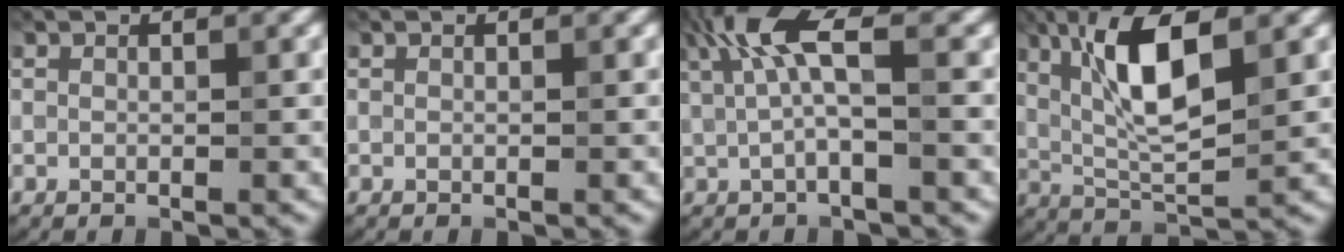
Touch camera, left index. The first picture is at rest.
{"total": 0.0}
{"total": 4.8, "force": [1.3, 1.2, 4.5], "torque": [-0.089, 0.006, 0.020]}
{"total": 8.0, "force": [2.4, 2.3, 7.3], "torque": [-0.134, 0.000, 0.044]}